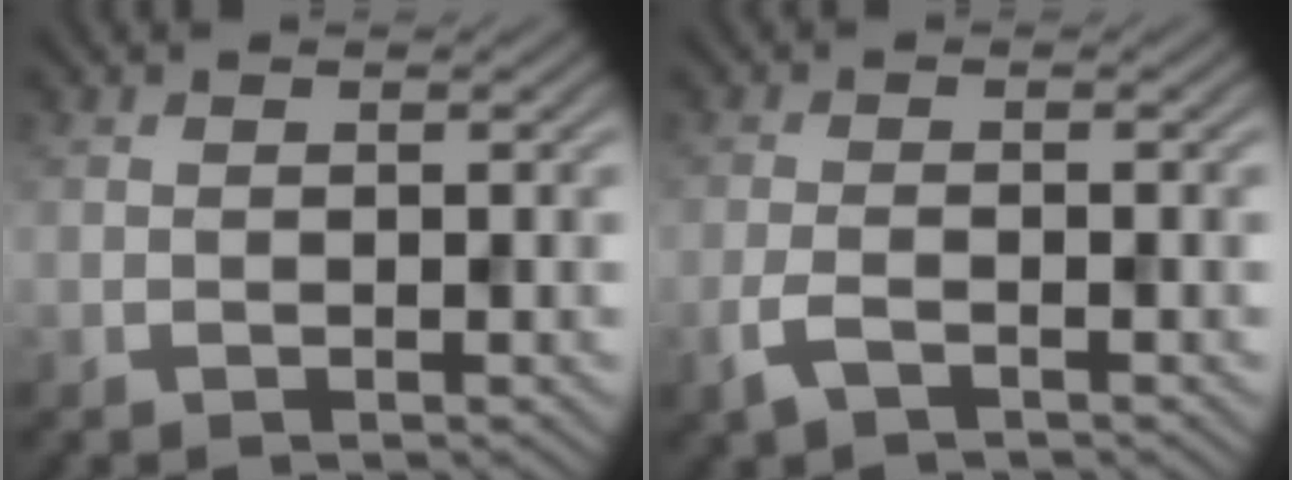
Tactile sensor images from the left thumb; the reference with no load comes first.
{"total": 2.4, "force": [-1.5, 0.7, 1.8], "torque": [-0.046, 0.000, -0.036]}